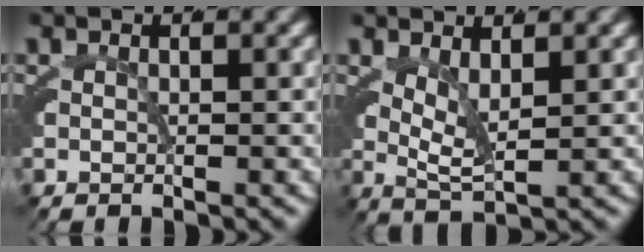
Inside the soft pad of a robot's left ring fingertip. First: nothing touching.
{"total": 5.1, "force": [2.1, 2.8, 3.8], "torque": [-0.070, -0.007, 0.034]}